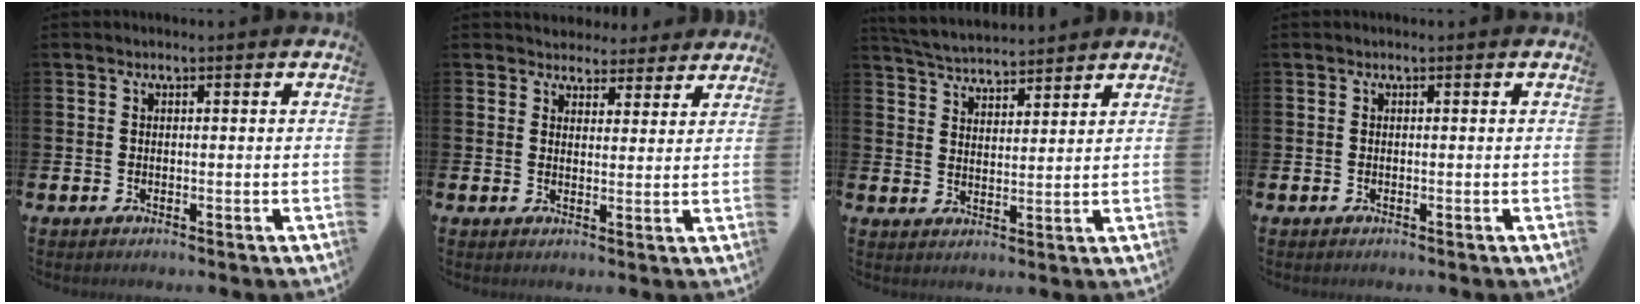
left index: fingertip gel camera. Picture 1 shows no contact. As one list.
[{"total": 3.8, "force": [3.4, 1.6, 0.0], "torque": [0.000, -0.024, 0.058]}, {"total": 4.8, "force": [4.8, 0.6, 0.2], "torque": [-0.022, -0.026, 0.086]}, {"total": 0.0}]